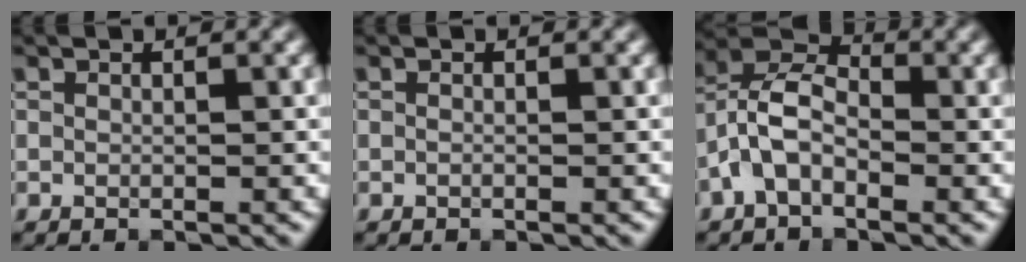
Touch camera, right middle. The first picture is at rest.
{"total": 0.0}
{"total": 4.9, "force": [-1.9, 2.7, 3.6], "torque": [-0.074, 0.019, -0.046]}